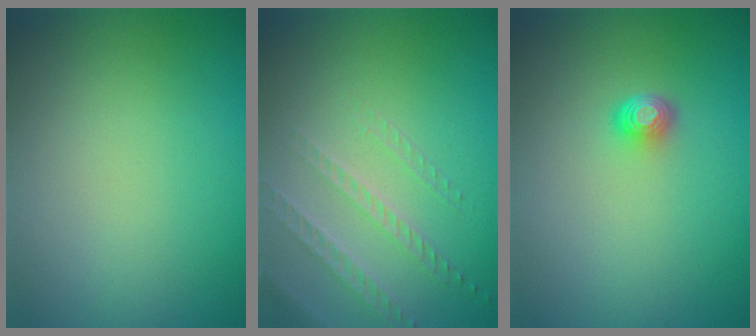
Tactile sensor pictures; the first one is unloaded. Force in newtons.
{"total": 1.6, "press": 1.3, "slide": 0.9}
{"total": 1.6, "press": 1.2, "slide": 1.2}